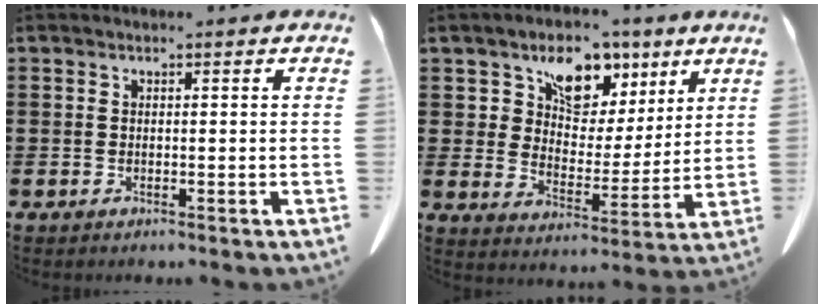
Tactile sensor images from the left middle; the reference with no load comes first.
{"total": 8.4, "force": [5.5, 5.7, 2.9], "torque": [-0.076, -0.024, 0.095]}